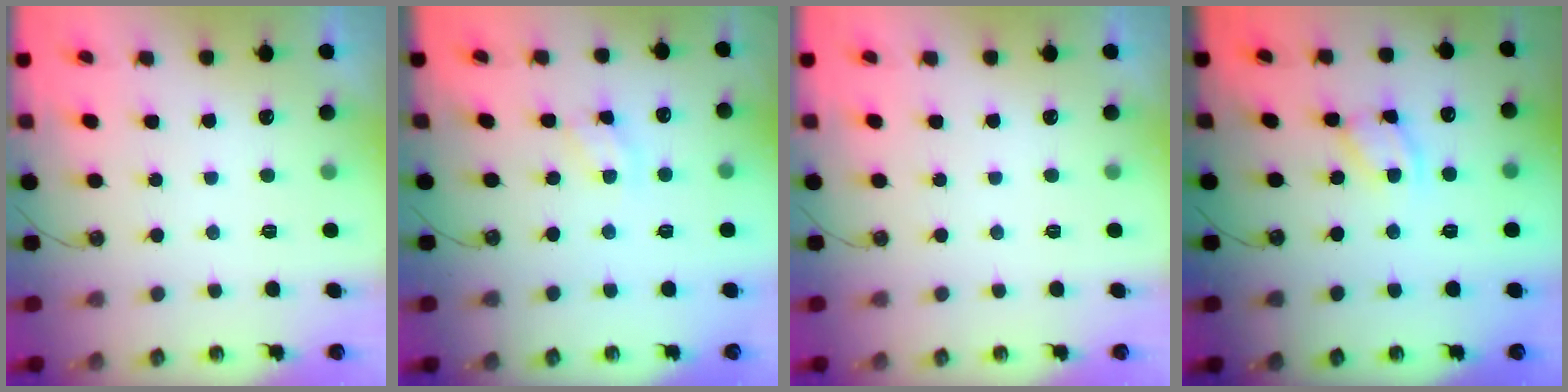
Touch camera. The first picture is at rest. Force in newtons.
{"total": 3.6, "press": 3.6, "slide": 0.5}
{"total": 0.0}
{"total": 8.2, "press": 8.2, "slide": 0.7}